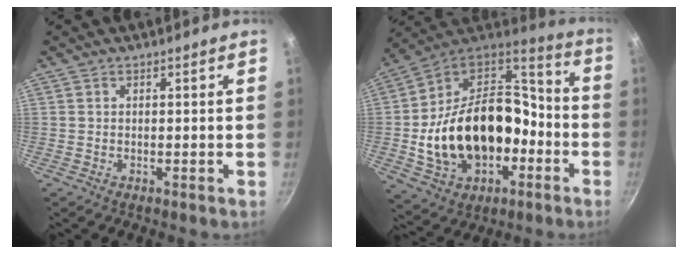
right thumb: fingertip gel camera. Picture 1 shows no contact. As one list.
[{"total": 26.2, "force": [-5.7, 17.8, 18.4], "torque": [-0.303, 0.072, -0.077]}]